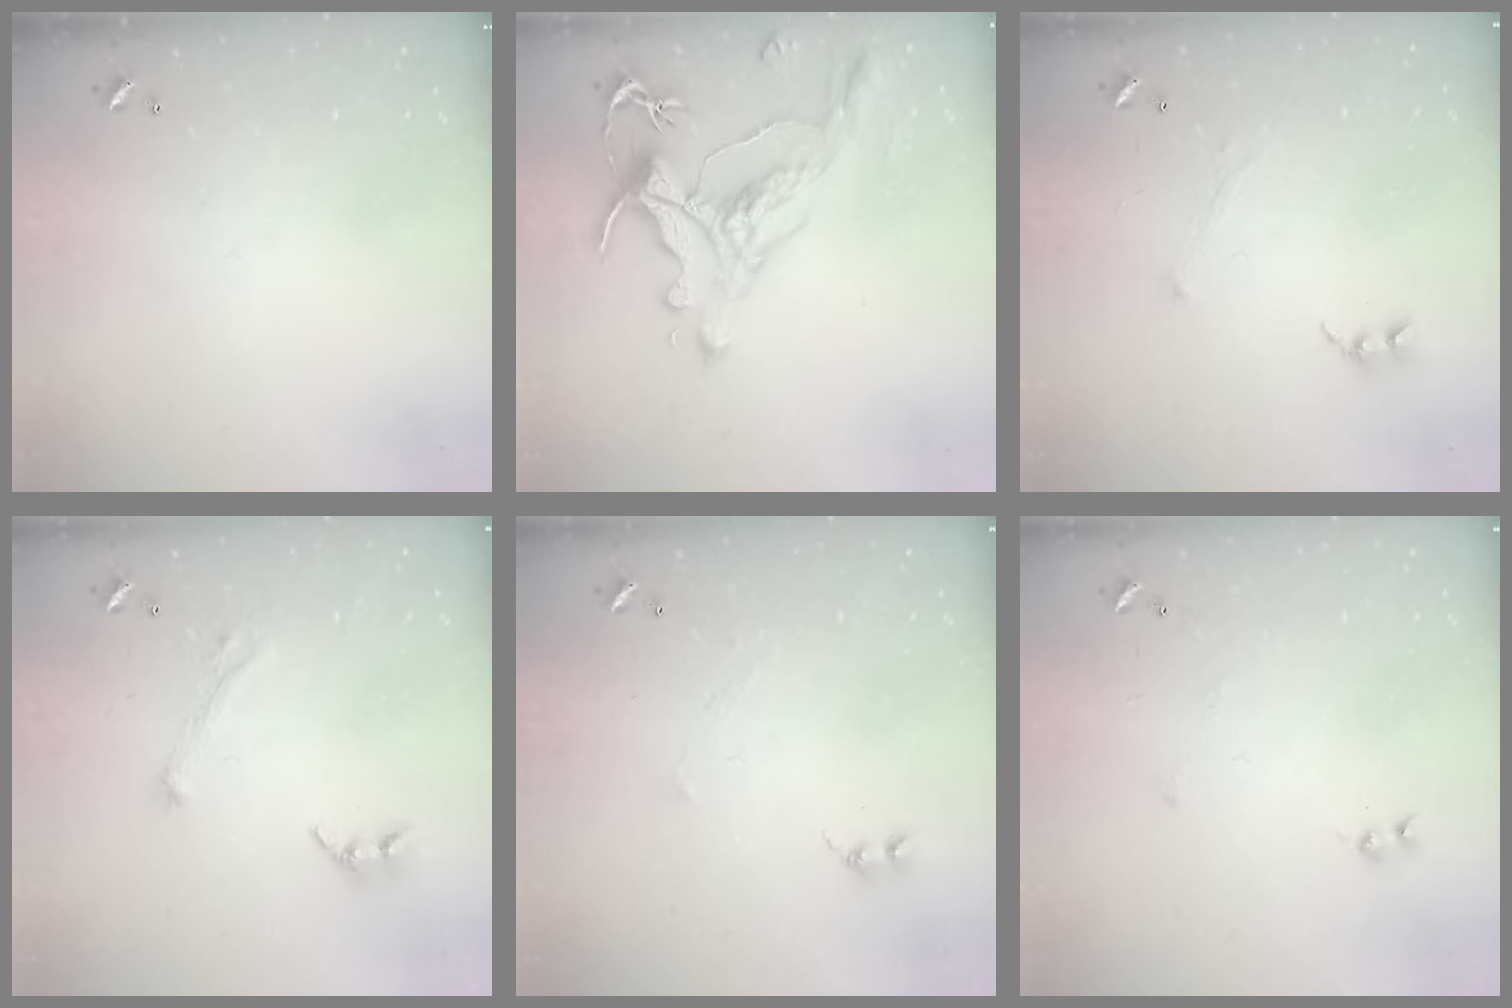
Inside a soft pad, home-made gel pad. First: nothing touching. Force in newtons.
{"total": 1.7, "press": 1.2, "slide": 1.1}
{"total": 0.7, "press": 0.0, "slide": 0.7}
{"total": 2.9, "press": 2.8, "slide": 0.8}
{"total": 1.7, "press": 1.6, "slide": 0.4}
{"total": 6.1, "press": 6.1, "slide": 0.8}